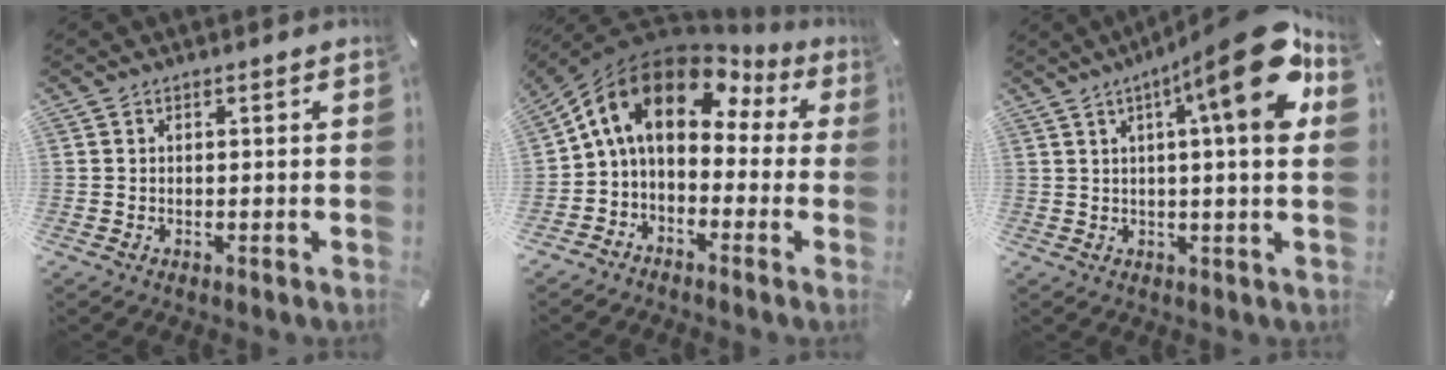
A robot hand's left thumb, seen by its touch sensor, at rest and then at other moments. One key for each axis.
{"total": 12.4, "fx": 3.9, "fy": 8.7, "fz": 8.0, "tx": -0.150, "ty": -0.008, "tz": 0.070}
{"total": 18.6, "fx": 6.8, "fy": 2.2, "fz": 17.1, "tx": -0.250, "ty": -0.042, "tz": 0.086}